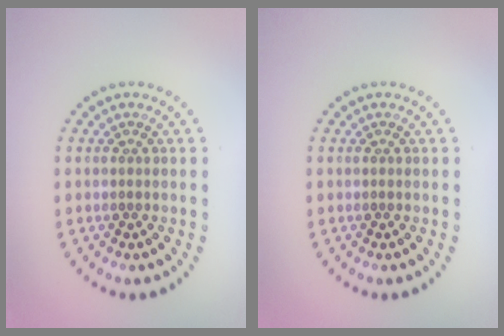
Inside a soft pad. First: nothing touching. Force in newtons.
{"total": 0.0}